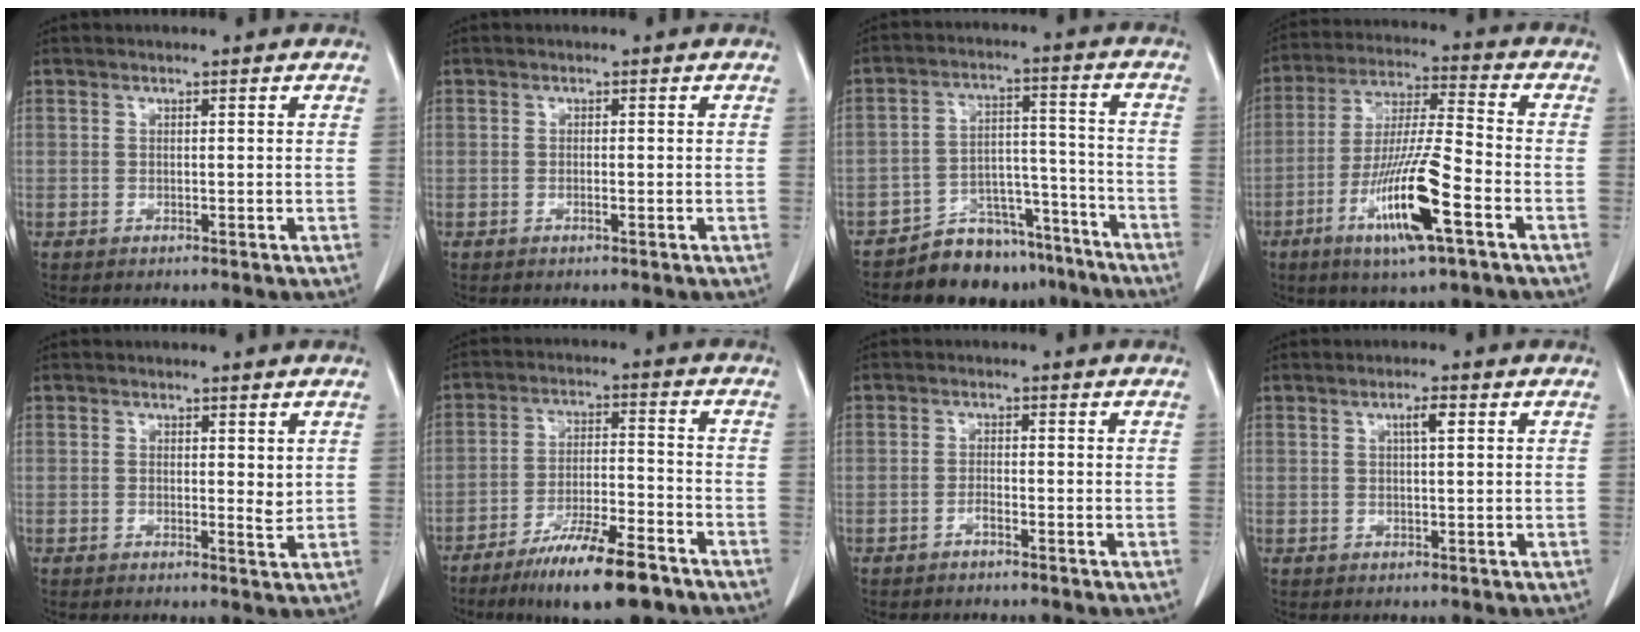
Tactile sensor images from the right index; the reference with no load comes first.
{"total": 0.6, "force": [-0.2, 0.1, 0.6], "torque": [-0.012, 0.001, -0.002]}
{"total": 10.5, "force": [-8.9, 5.1, 2.0], "torque": [-0.005, 0.061, -0.139]}
{"total": 14.5, "force": [-6.2, 0.8, 13.1], "torque": [-0.257, -0.019, -0.110]}
{"total": 1.7, "force": [0.6, 0.6, 1.4], "torque": [-0.021, -0.008, 0.009]}
{"total": 12.7, "force": [-9.0, 2.0, 8.7], "torque": [-0.147, -0.017, -0.151]}
{"total": 1.1, "force": [-0.9, 0.1, 0.7], "torque": [-0.013, 0.003, -0.017]}
{"total": 2.1, "force": [0.8, 0.2, 2.0], "torque": [-0.036, 0.002, 0.013]}